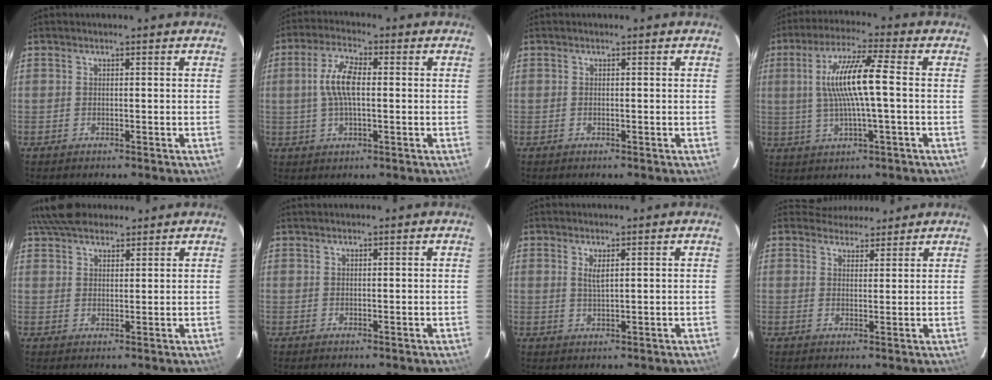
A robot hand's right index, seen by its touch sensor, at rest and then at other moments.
{"total": 7.4, "force": [0.5, 2.8, 6.9], "torque": [-0.137, 0.011, 0.010]}
{"total": 0.0}
{"total": 10.2, "force": [0.7, 0.0, 10.1], "torque": [-0.191, 0.001, 0.015]}
{"total": 7.8, "force": [6.8, 2.7, 2.5], "torque": [-0.051, 0.031, 0.121]}
{"total": 1.3, "force": [1.1, -0.6, -0.4], "torque": [0.005, 0.002, 0.021]}
{"total": 2.2, "force": [0.9, 0.5, 2.0], "torque": [-0.036, -0.002, 0.017]}
{"total": 5.1, "force": [4.8, 1.5, -0.8], "torque": [0.018, 0.013, 0.070]}